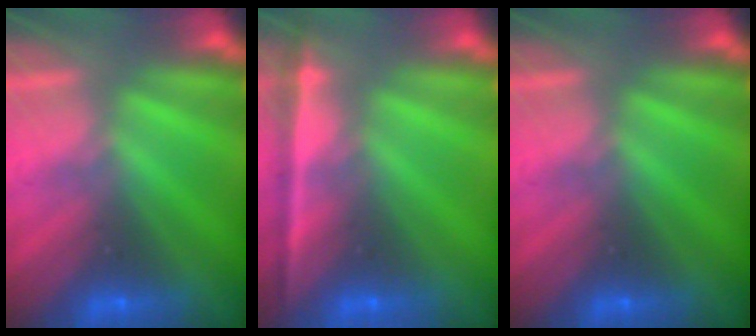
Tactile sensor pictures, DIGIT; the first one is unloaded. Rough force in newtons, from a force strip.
{"total": 1.8}
{"total": 0.0}